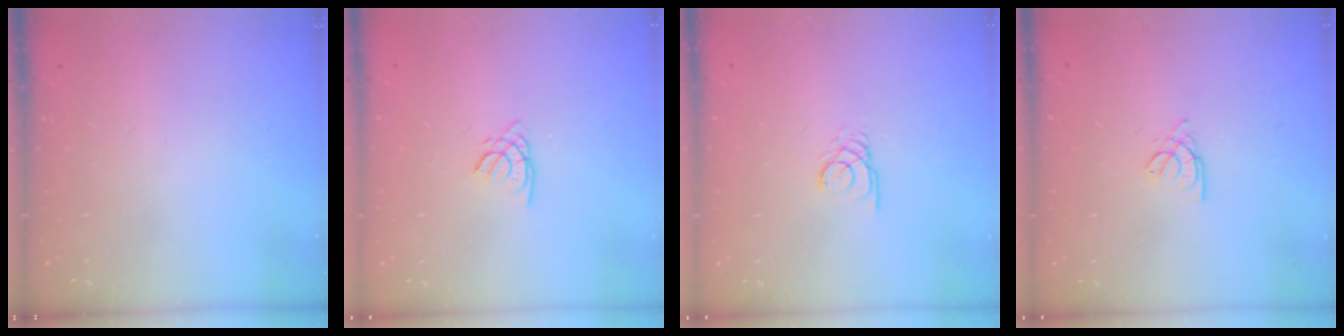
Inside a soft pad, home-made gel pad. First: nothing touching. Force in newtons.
{"total": 1.6, "press": 1.6, "slide": 0.2}
{"total": 2.3, "press": 2.3, "slide": 0.2}
{"total": 2.3, "press": 2.3, "slide": 0.5}